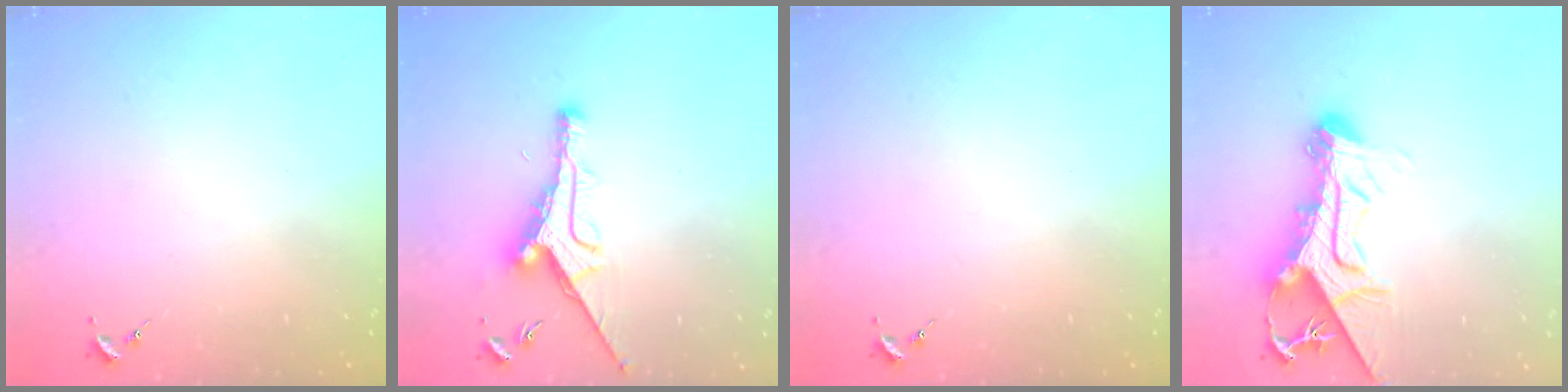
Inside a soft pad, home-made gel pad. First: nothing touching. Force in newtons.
{"total": 12.7, "press": 12.6, "slide": 1.2}
{"total": 0.0}
{"total": 16.0, "press": 15.9, "slide": 1.9}